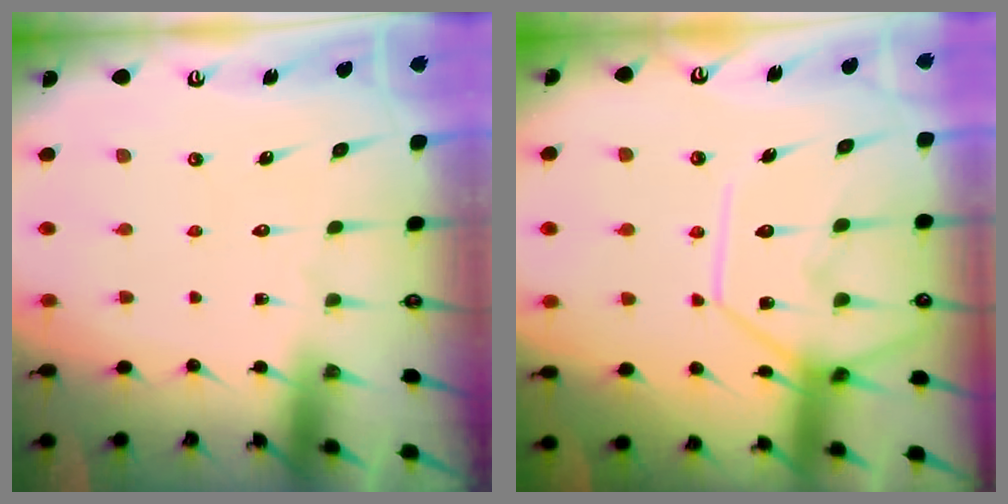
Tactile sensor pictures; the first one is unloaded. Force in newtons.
{"total": 13.9, "press": 13.8, "slide": 0.9}